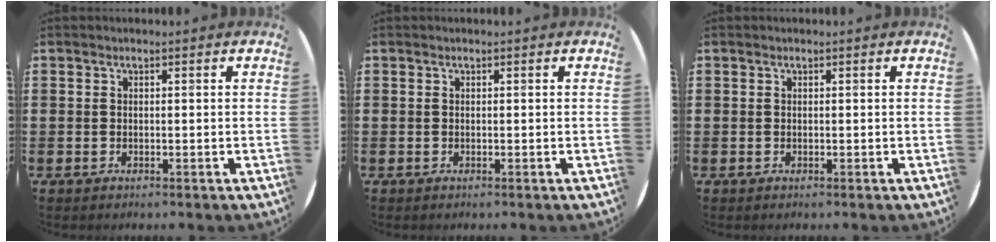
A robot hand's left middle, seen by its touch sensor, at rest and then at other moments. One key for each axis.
{"total": 0.0}
{"total": 0.0}